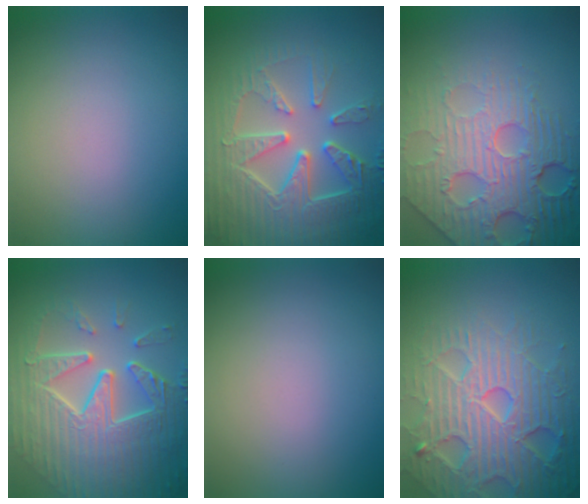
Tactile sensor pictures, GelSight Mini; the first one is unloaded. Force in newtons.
{"total": 8.4, "press": 6.3, "slide": 5.7}
{"total": 7.2, "press": 5.7, "slide": 4.5}
{"total": 9.4, "press": 6.4, "slide": 6.9}
{"total": 0.0}
{"total": 7.6, "press": 7.4, "slide": 1.6}